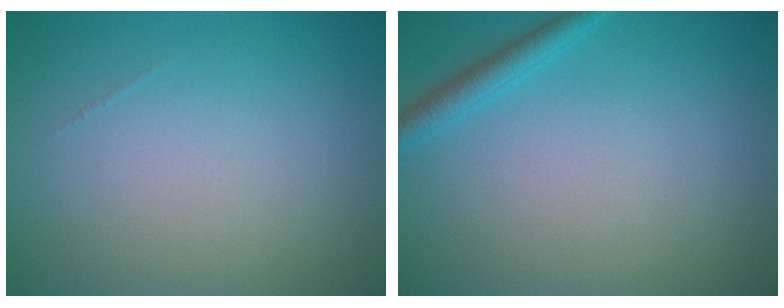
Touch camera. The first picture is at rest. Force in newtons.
{"total": 1.9, "press": 1.9, "slide": 0.1}